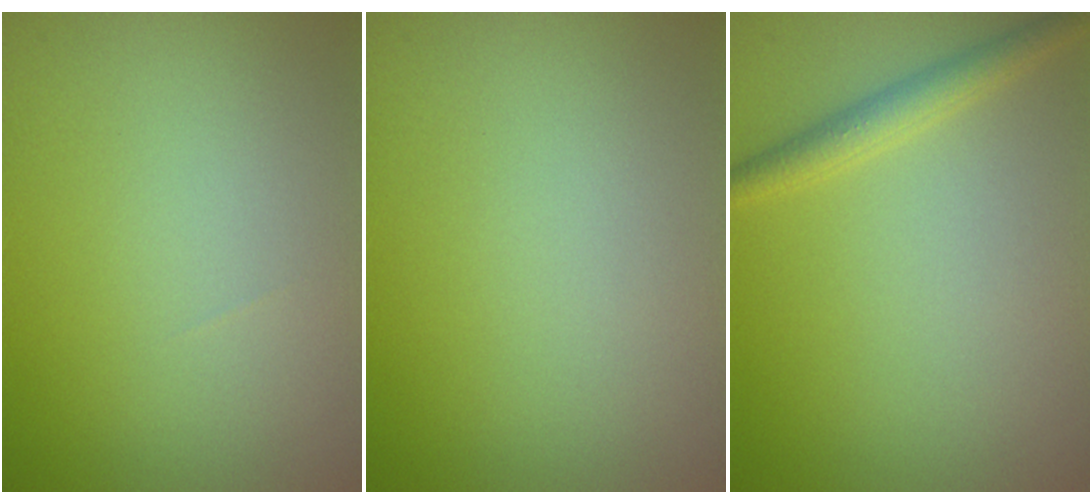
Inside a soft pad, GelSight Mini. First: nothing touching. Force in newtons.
{"total": 0.0}
{"total": 2.0, "press": 2.0, "slide": 0.0}